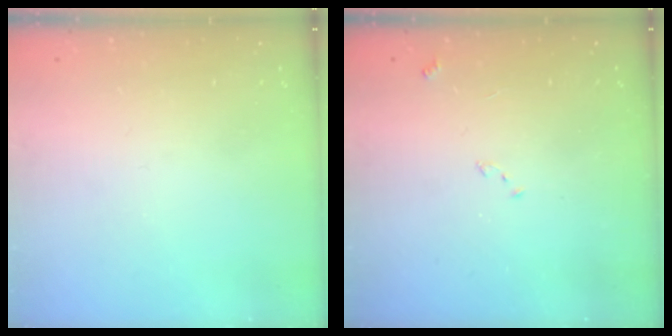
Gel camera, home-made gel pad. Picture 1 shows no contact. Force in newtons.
{"total": 7.9, "press": 7.8, "slide": 0.9}